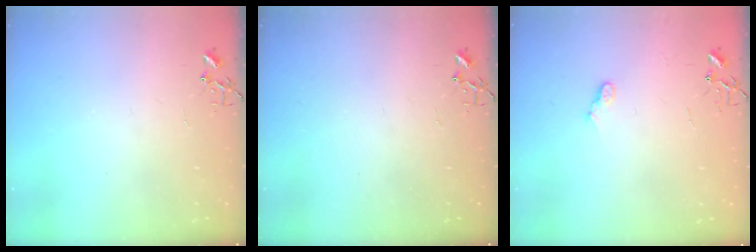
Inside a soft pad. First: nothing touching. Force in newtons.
{"total": 0.0}
{"total": 5.2, "press": 5.2, "slide": 0.5}